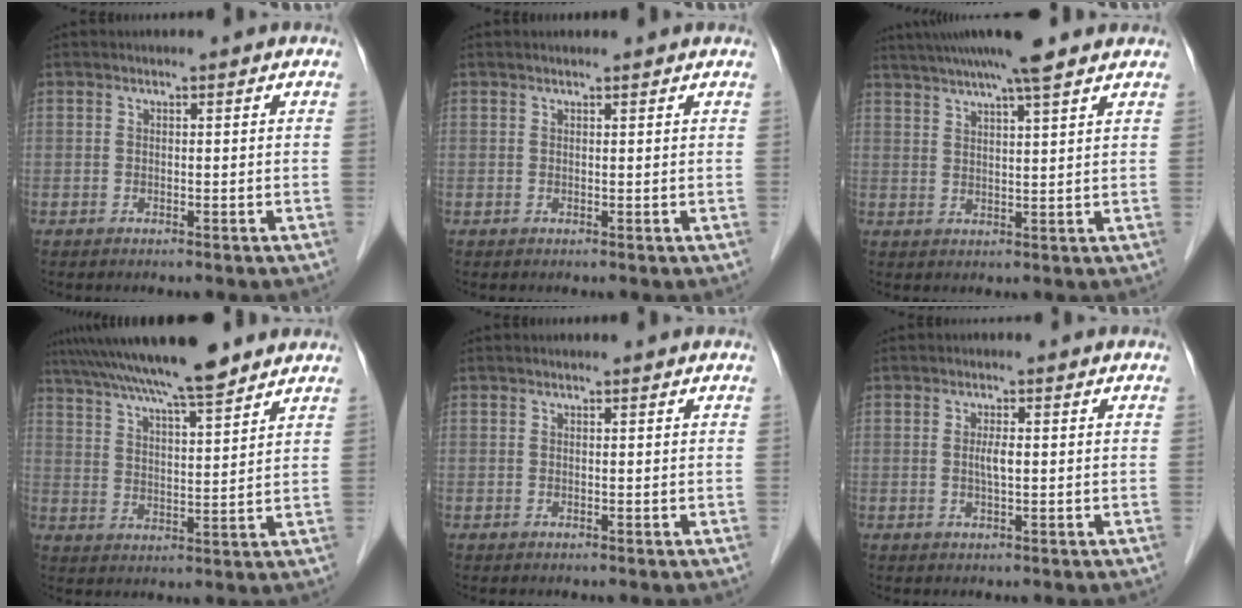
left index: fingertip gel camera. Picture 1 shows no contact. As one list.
[{"total": 2.0, "force": [1.9, 0.1, 0.6], "torque": [-0.011, 0.010, 0.021]}, {"total": 11.3, "force": [9.1, 0.0, 6.7], "torque": [-0.115, 0.030, 0.129]}, {"total": 15.7, "force": [13.2, 1.1, 8.4], "torque": [-0.148, 0.030, 0.212]}, {"total": 0.6, "force": [0.6, 0.0, 0.2], "torque": [-0.005, 0.002, 0.007]}, {"total": 1.9, "force": [0.0, 0.2, 1.9], "torque": [-0.039, -0.003, -0.001]}]